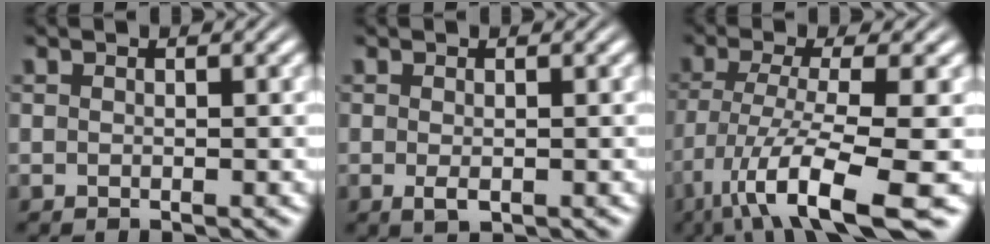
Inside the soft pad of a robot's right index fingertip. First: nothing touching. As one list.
[{"total": 1.2, "force": [-0.5, 0.5, 1.0], "torque": [-0.024, -0.012, 0.000]}, {"total": 9.0, "force": [-5.1, 2.5, 7.0], "torque": [-0.132, -0.040, -0.059]}]